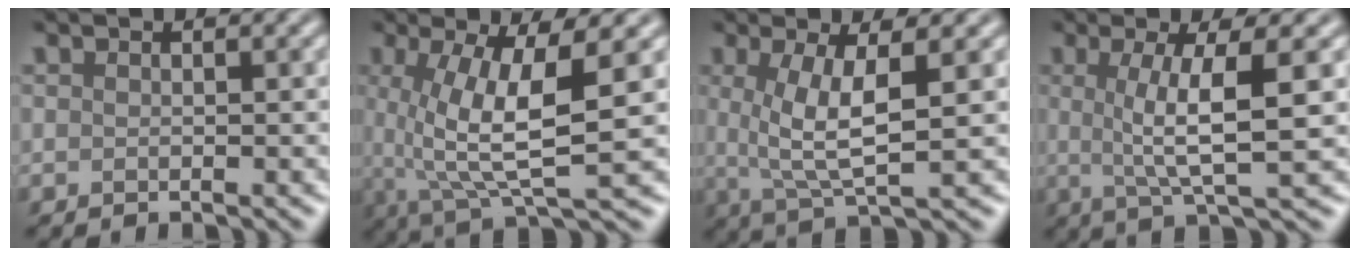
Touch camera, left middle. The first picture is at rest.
{"total": 7.2, "force": [-0.7, 1.7, 7.0], "torque": [-0.157, 0.002, 0.010]}
{"total": 4.9, "force": [-0.1, 0.8, 4.8], "torque": [-0.113, 0.001, 0.024]}
{"total": 5.6, "force": [0.2, 0.6, 5.6], "torque": [-0.098, 0.012, 0.020]}